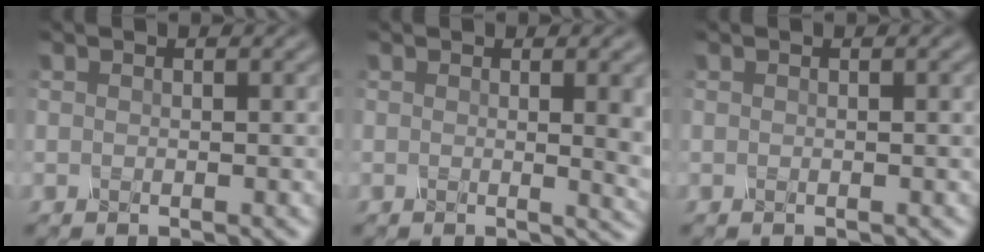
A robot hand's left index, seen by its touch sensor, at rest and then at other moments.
{"total": 5.2, "force": [0.5, 1.8, 4.9], "torque": [-0.041, -0.002, 0.008]}
{"total": 0.6, "force": [0.1, 0.2, 0.6], "torque": [-0.005, 0.005, -0.001]}